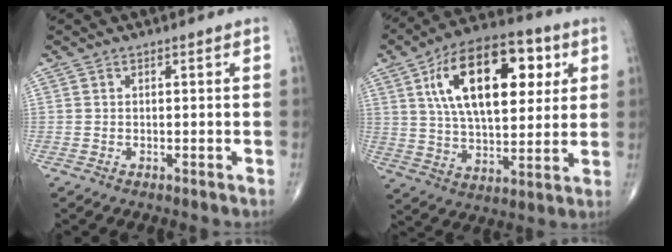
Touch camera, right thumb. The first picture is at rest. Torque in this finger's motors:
{"motor_torque": [-0.81, 1.98, 1.94, 0.83, 0.46]}